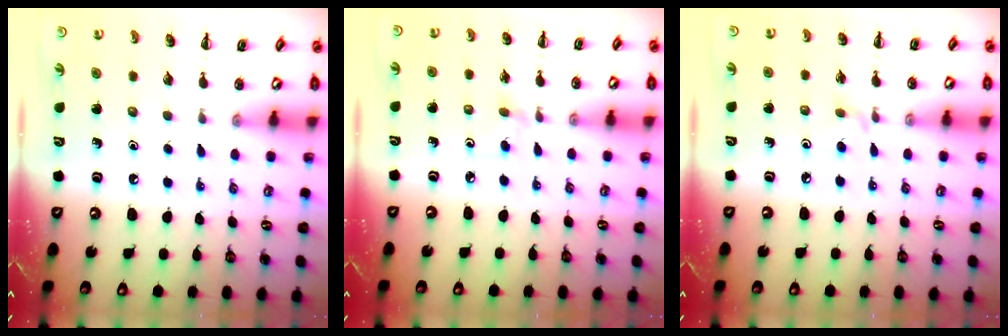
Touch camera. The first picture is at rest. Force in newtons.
{"total": 2.5, "press": 2.3, "slide": 1.0}
{"total": 2.6, "press": 2.5, "slide": 0.9}